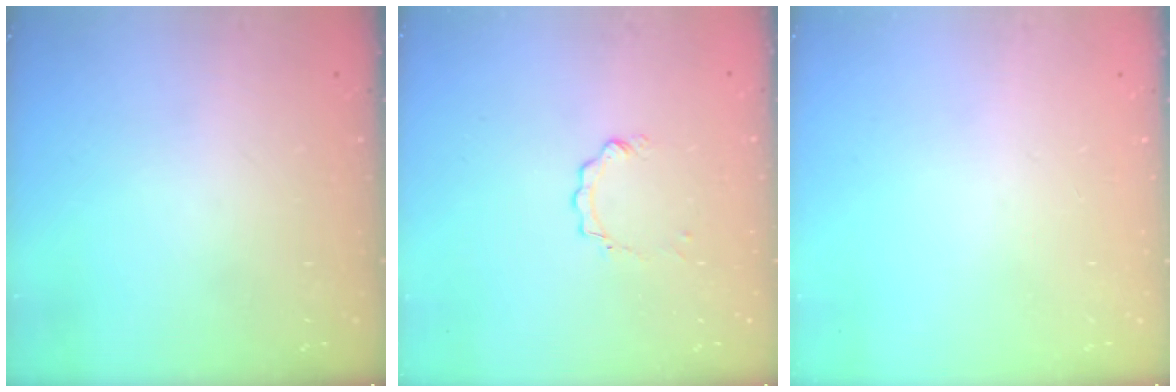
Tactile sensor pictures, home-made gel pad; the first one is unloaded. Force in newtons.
{"total": 2.3, "press": 2.3, "slide": 0.3}
{"total": 0.0}